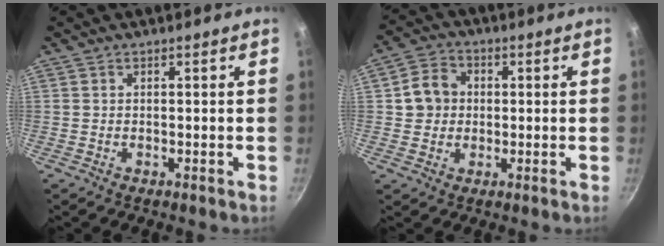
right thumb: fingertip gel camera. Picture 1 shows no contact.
{"total": 6.8, "force": [0.6, 6.1, 3.1], "torque": [-0.024, 0.012, -0.001]}